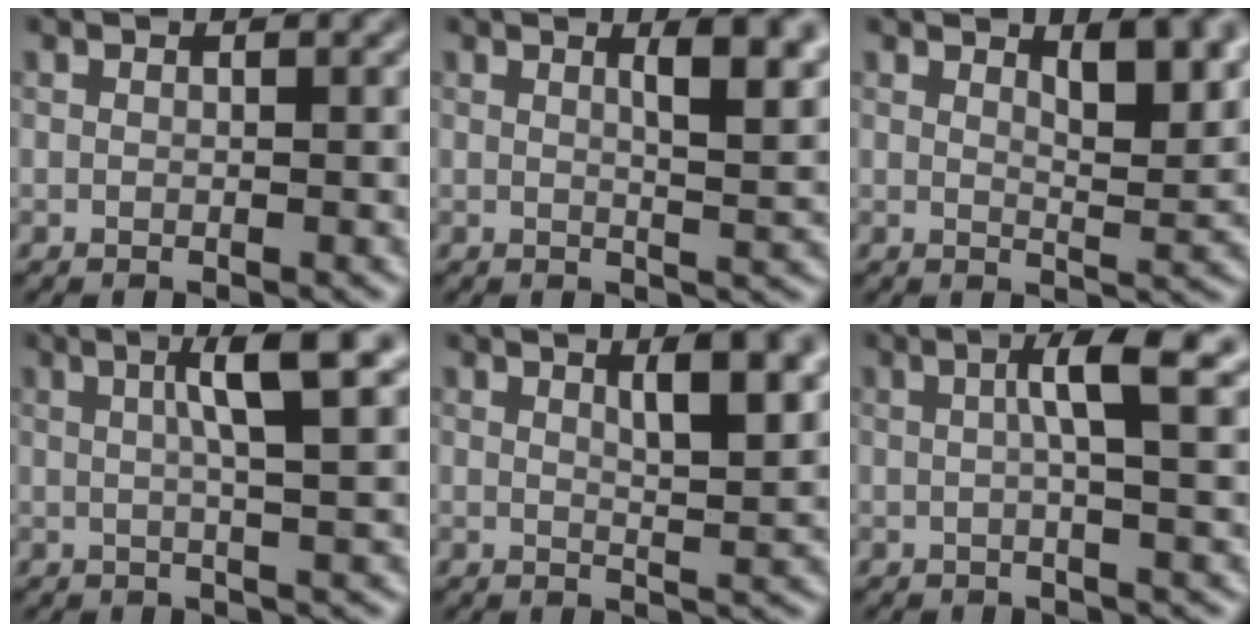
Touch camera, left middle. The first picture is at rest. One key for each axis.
{"total": 5.5, "fx": 2.0, "fy": 1.8, "fz": 4.7, "tx": -0.048, "ty": 0.007, "tz": 0.023}
{"total": 4.7, "fx": 2.7, "fy": 1.5, "fz": 3.5, "tx": -0.048, "ty": -0.004, "tz": 0.040}
{"total": 5.7, "fx": 1.8, "fy": 1.0, "fz": 5.3, "tx": -0.074, "ty": 0.013, "tz": 0.024}
{"total": 5.5, "fx": 2.3, "fy": 1.7, "fz": 4.7, "tx": -0.053, "ty": 0.006, "tz": 0.028}
{"total": 4.8, "fx": 1.1, "fy": 0.8, "fz": 4.6, "tx": -0.073, "ty": 0.008, "tz": 0.015}